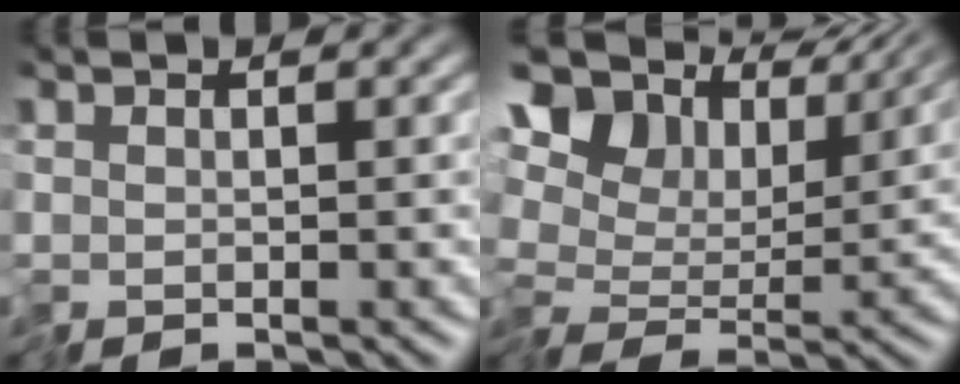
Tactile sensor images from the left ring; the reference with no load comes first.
{"total": 10.1, "force": [4.5, 6.3, 6.4], "torque": [-0.134, 0.023, 0.074]}